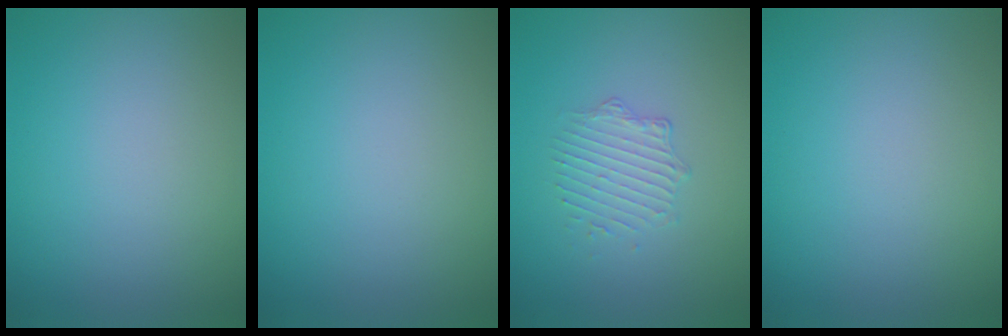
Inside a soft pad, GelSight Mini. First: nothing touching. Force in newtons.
{"total": 0.0}
{"total": 1.7, "press": 1.1, "slide": 1.3}
{"total": 0.0}